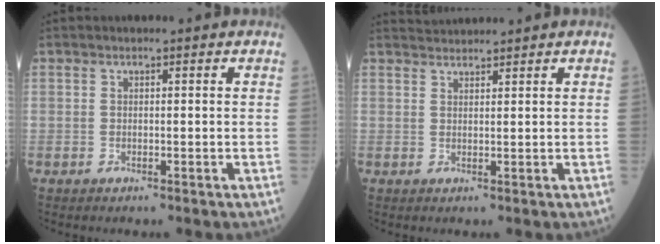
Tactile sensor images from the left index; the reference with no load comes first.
{"total": 2.3, "force": [2.2, -0.4, -0.3], "torque": [-0.003, 0.016, 0.050]}